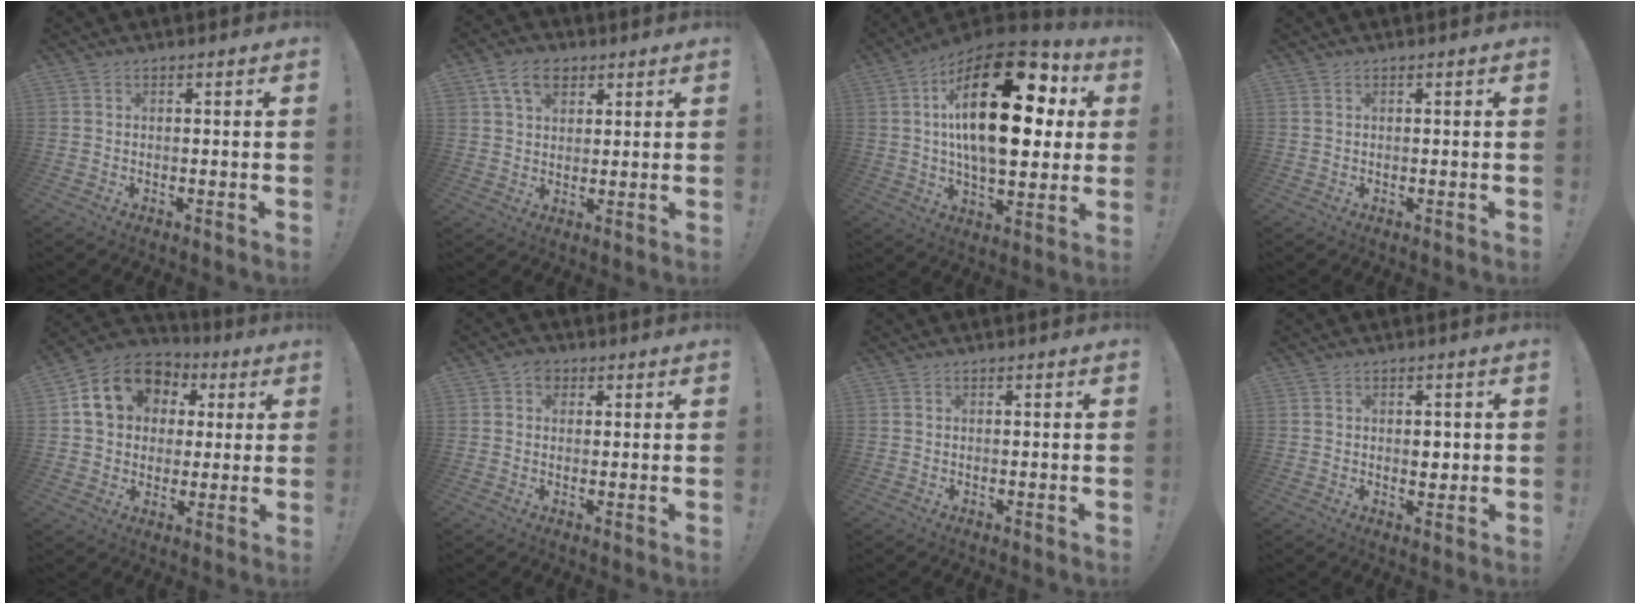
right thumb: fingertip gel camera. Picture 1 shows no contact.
{"total": 8.8, "force": [4.5, 6.1, 4.4], "torque": [-0.065, -0.009, 0.086]}
{"total": 29.5, "force": [6.4, 14.1, 25.1], "torque": [-0.419, -0.024, 0.105]}
{"total": 0.0}
{"total": 16.0, "force": [4.9, 13.0, 7.9], "torque": [-0.115, -0.003, 0.103]}
{"total": 3.5, "force": [1.1, 2.9, 1.6], "torque": [-0.018, -0.003, 0.020]}
{"total": 0.0}
{"total": 2.5, "force": [0.1, 2.0, 1.5], "torque": [-0.009, -0.003, -0.004]}